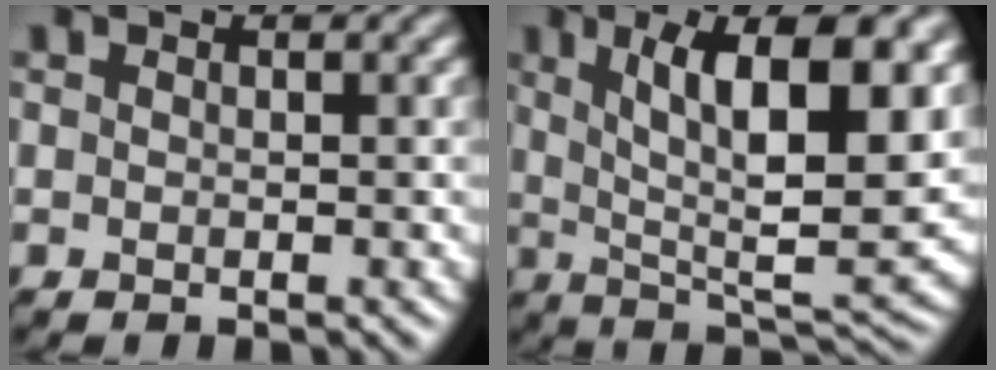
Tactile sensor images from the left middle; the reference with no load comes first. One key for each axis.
{"total": 13.2, "fx": 4.2, "fy": 4.0, "fz": 11.9, "tx": -0.180, "ty": -0.002, "tz": 0.070}